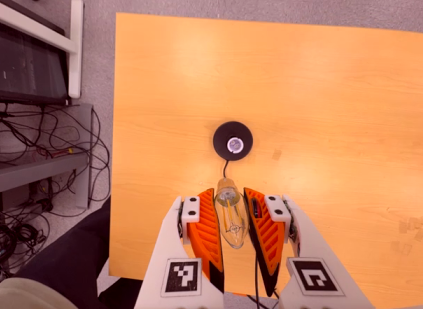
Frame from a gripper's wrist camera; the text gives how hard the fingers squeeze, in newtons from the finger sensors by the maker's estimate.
{"total": 17.7, "left": 18.9, "right": 16.5}